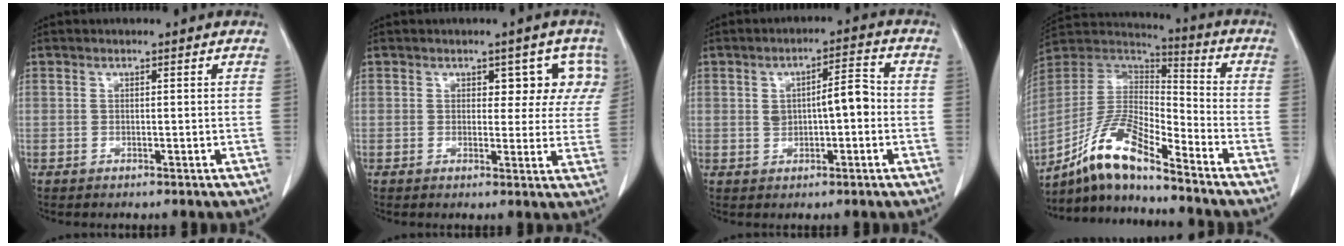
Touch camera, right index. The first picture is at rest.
{"total": 5.2, "force": [2.4, 3.4, 3.1], "torque": [-0.005, 0.009, 0.019]}
{"total": 5.5, "force": [-0.1, 2.0, 5.2], "torque": [-0.086, 0.023, 0.001]}
{"total": 13.0, "force": [-9.6, 1.7, 8.6], "torque": [-0.180, 0.012, -0.179]}